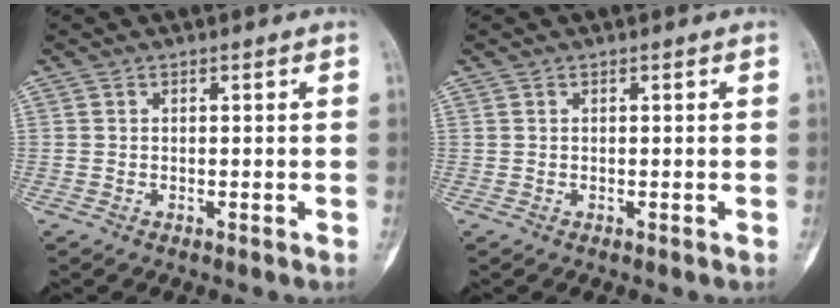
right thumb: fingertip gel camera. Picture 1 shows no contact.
{"total": 0.0}